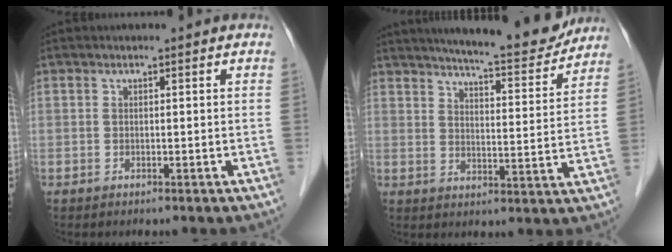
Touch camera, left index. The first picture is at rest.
{"total": 14.5, "force": [13.3, 1.5, 5.7], "torque": [-0.081, -0.020, 0.174]}